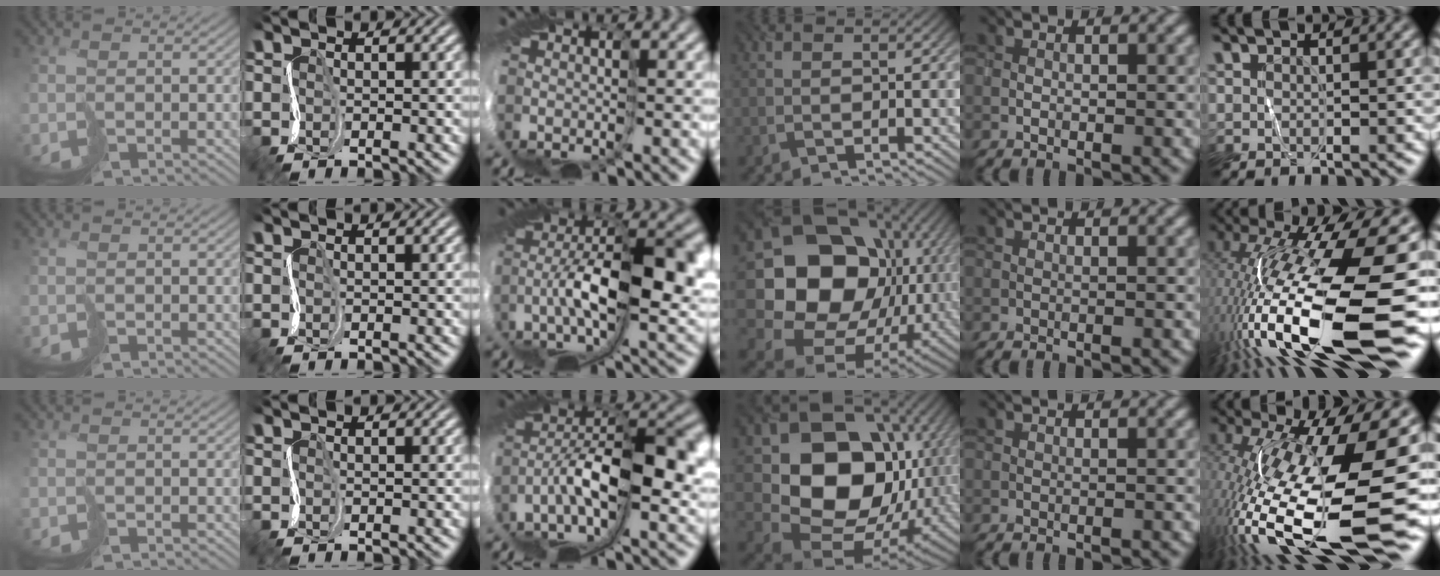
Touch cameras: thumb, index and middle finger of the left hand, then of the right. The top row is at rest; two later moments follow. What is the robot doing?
{"motion": "cut", "object": "tape"}